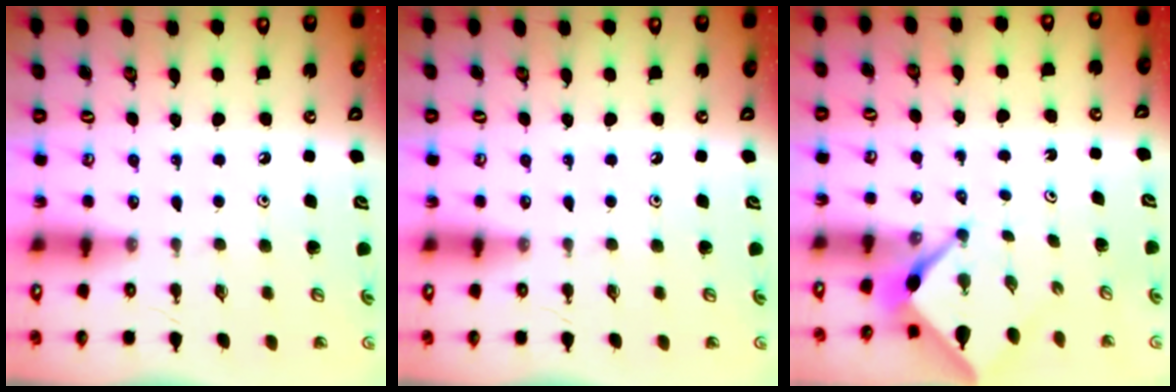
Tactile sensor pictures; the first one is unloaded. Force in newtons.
{"total": 0.0}
{"total": 2.2, "press": 2.2, "slide": 0.3}